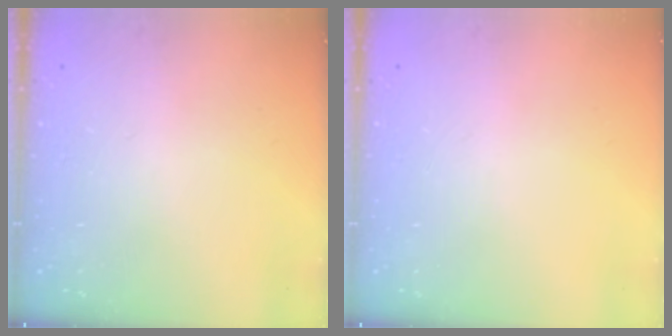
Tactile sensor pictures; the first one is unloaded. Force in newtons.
{"total": 0.0}